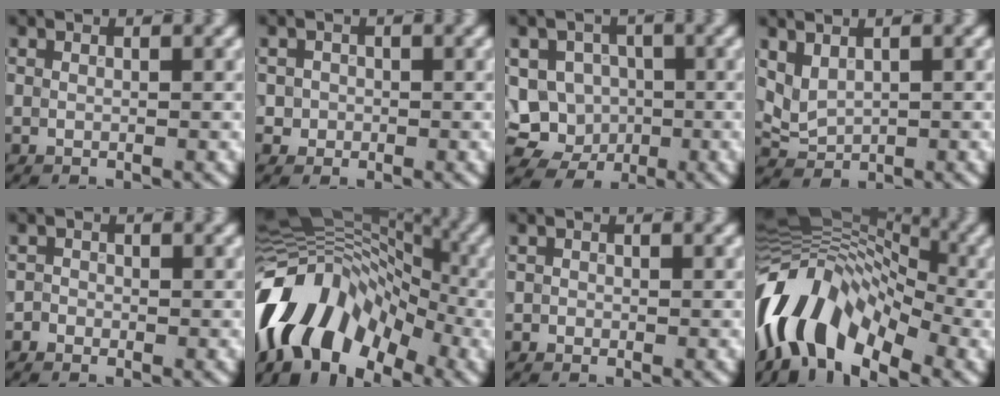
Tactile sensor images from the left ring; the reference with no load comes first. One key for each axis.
{"total": 1.3, "fx": 0.0, "fy": 1.2, "fz": 0.2, "tx": 0.012, "ty": -0.002, "tz": -0.002}
{"total": 8.8, "fx": -1.3, "fy": 8.3, "fz": 2.7, "tx": -0.040, "ty": 0.020, "tz": -0.057}
{"total": 1.9, "fx": 0.9, "fy": 1.2, "fz": 1.1, "tx": -0.024, "ty": -0.003, "tz": 0.028}
{"total": 0.8, "fx": -0.5, "fy": 0.6, "fz": 0.0, "tx": 0.008, "ty": 0.000, "tz": -0.014}
{"total": 14.0, "fx": -4.7, "fy": 8.5, "fz": 10.1, "tx": -0.177, "ty": 0.025, "tz": -0.110}
{"total": 0.5, "fx": -0.3, "fy": 0.4, "fz": 0.0, "tx": 0.004, "ty": -0.003, "tz": -0.007}
{"total": 12.6, "fx": -3.5, "fy": 7.3, "fz": 9.7, "tx": -0.175, "ty": 0.029, "tz": -0.085}